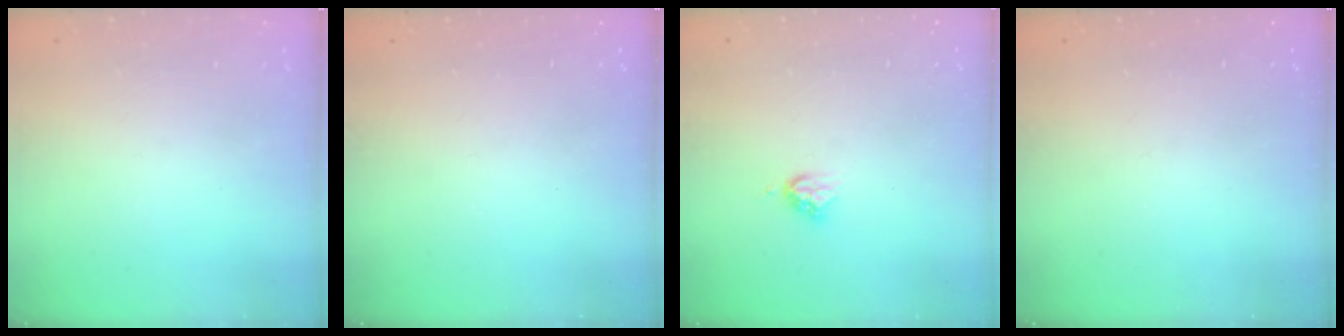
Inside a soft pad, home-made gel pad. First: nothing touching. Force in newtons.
{"total": 0.0}
{"total": 4.4, "press": 4.4, "slide": 0.6}
{"total": 0.0}